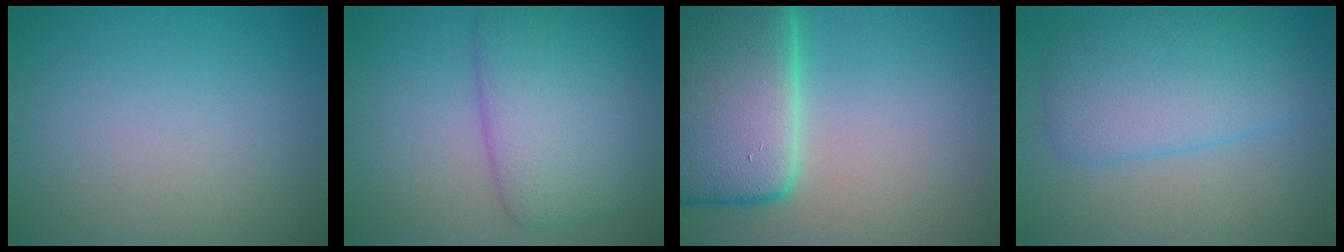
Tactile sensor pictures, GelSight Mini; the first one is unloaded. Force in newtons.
{"total": 7.7, "press": 7.7, "slide": 0.2}
{"total": 15.0, "press": 14.9, "slide": 1.1}
{"total": 5.8, "press": 5.8, "slide": 0.3}